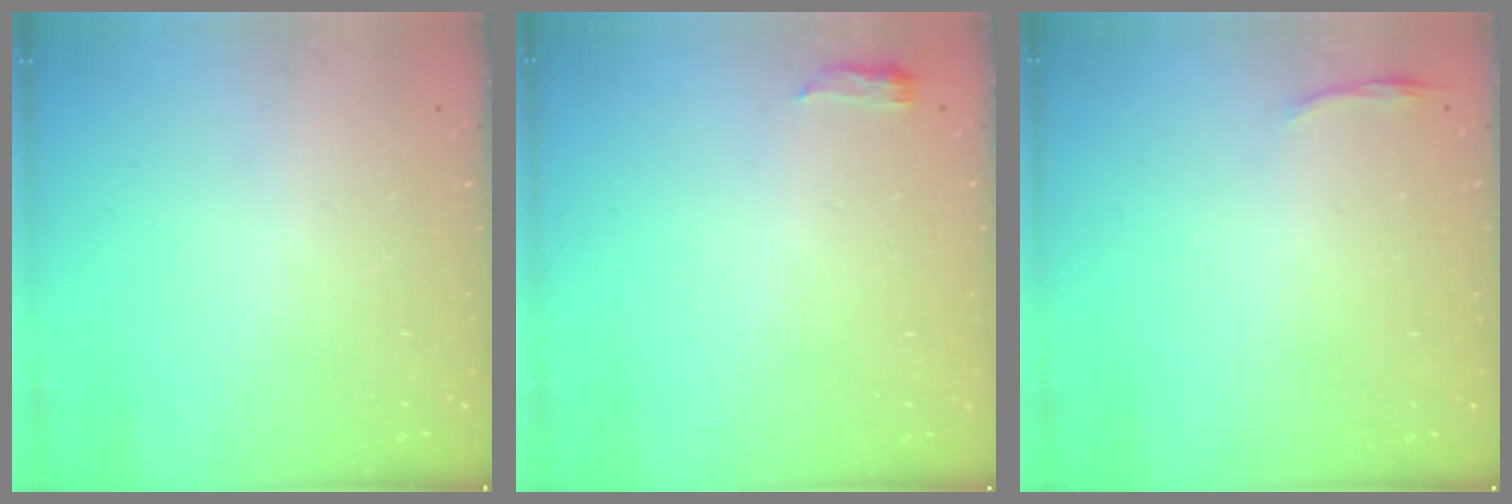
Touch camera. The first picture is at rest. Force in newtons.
{"total": 3.7, "press": 3.5, "slide": 1.3}
{"total": 3.6, "press": 3.5, "slide": 0.7}